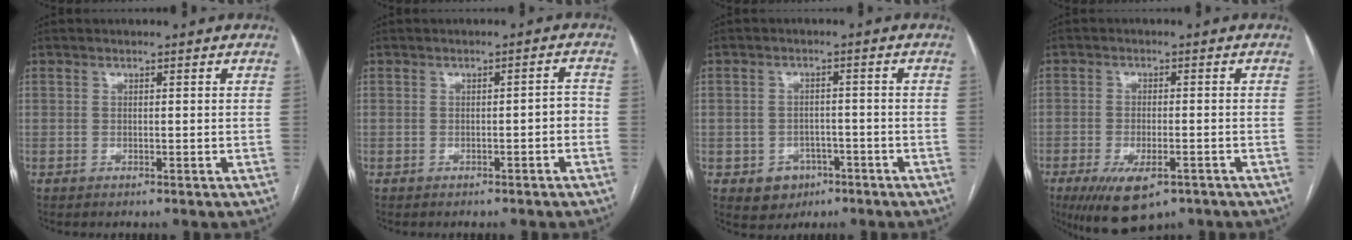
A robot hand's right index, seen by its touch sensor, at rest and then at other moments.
{"total": 2.0, "force": [-0.8, 0.7, 1.7], "torque": [-0.019, 0.009, -0.009]}
{"total": 4.7, "force": [-2.2, 4.0, 1.3], "torque": [-0.014, 0.007, -0.021]}
{"total": 8.9, "force": [-5.3, 3.5, 6.2], "torque": [-0.108, -0.016, -0.080]}